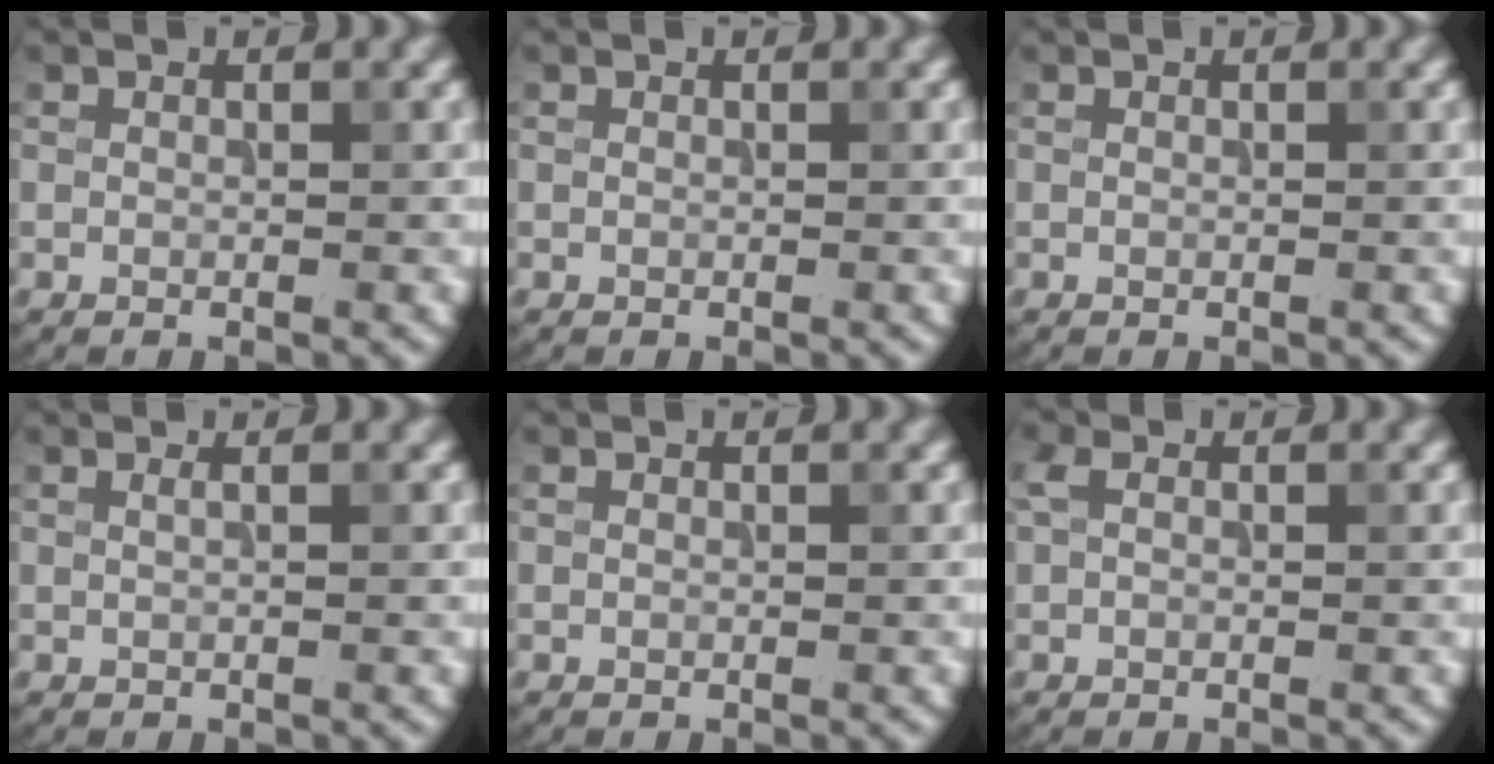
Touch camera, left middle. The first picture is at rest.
{"total": 0.0}
{"total": 0.0}
{"total": 0.9, "force": [0.4, 0.4, 0.7], "torque": [-0.007, -0.003, 0.001]}
{"total": 0.0}
{"total": 1.3, "force": [0.3, 0.8, 1.0], "torque": [-0.022, 0.005, -0.001]}